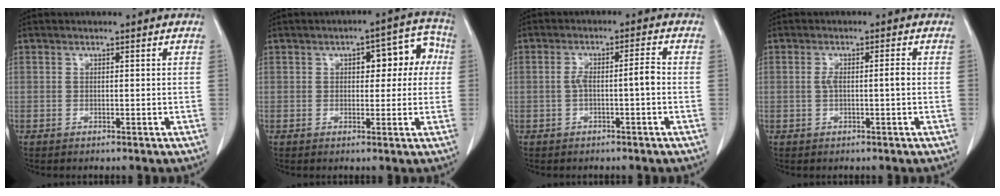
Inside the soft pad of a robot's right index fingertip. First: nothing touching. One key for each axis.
{"total": 7.8, "fx": 1.6, "fy": 3.5, "fz": 6.8, "tx": -0.069, "ty": 0.039, "tz": 0.016}
{"total": 4.1, "fx": -0.8, "fy": 0.5, "fz": 4.0, "tx": -0.074, "ty": 0.018, "tz": -0.007}
{"total": 2.8, "fx": -0.1, "fy": 0.3, "fz": 2.7, "tx": -0.054, "ty": 0.006, "tz": 0.000}